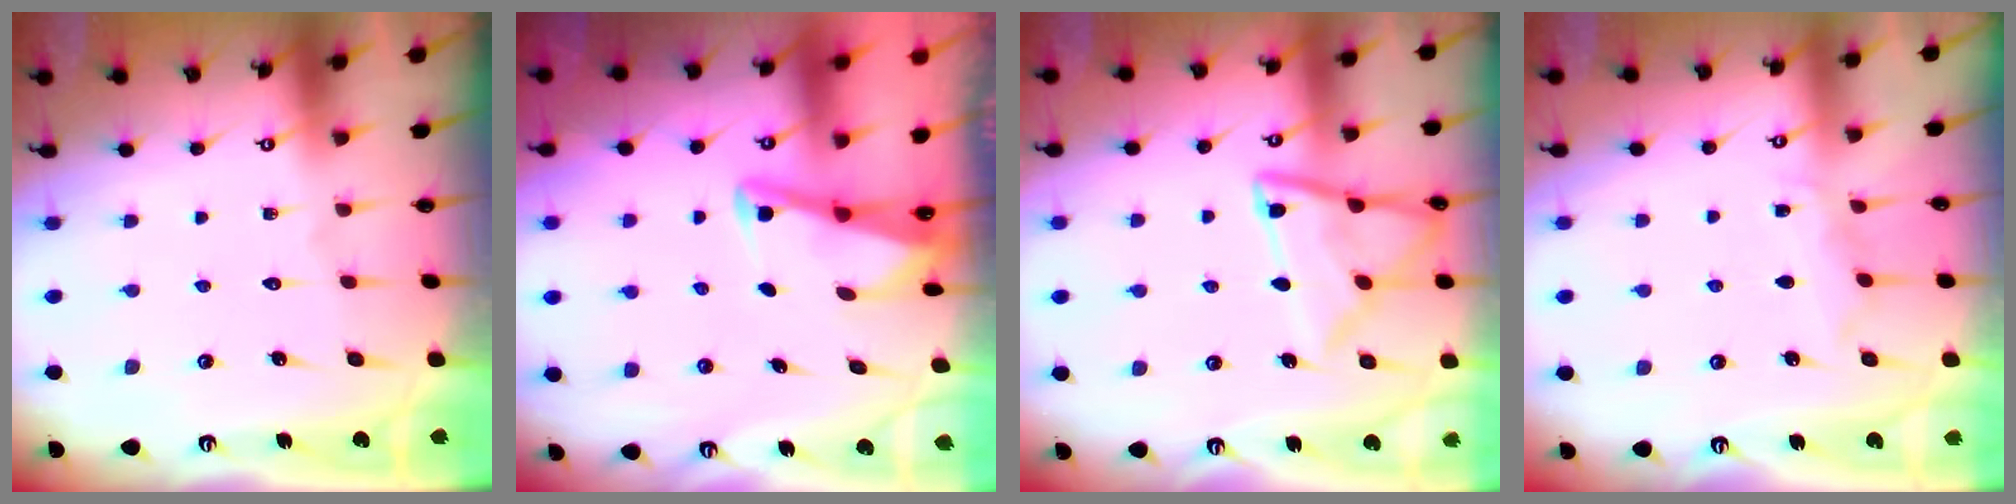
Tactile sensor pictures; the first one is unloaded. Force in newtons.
{"total": 2.8, "press": 2.8, "slide": 0.4}
{"total": 13.6, "press": 13.6, "slide": 1.2}
{"total": 5.5, "press": 5.4, "slide": 0.6}